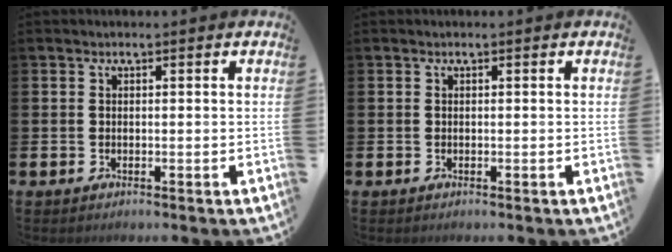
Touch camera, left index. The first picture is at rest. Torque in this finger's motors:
{"motor_torque": [0.00, 0.00, 0.00, 0.00]}